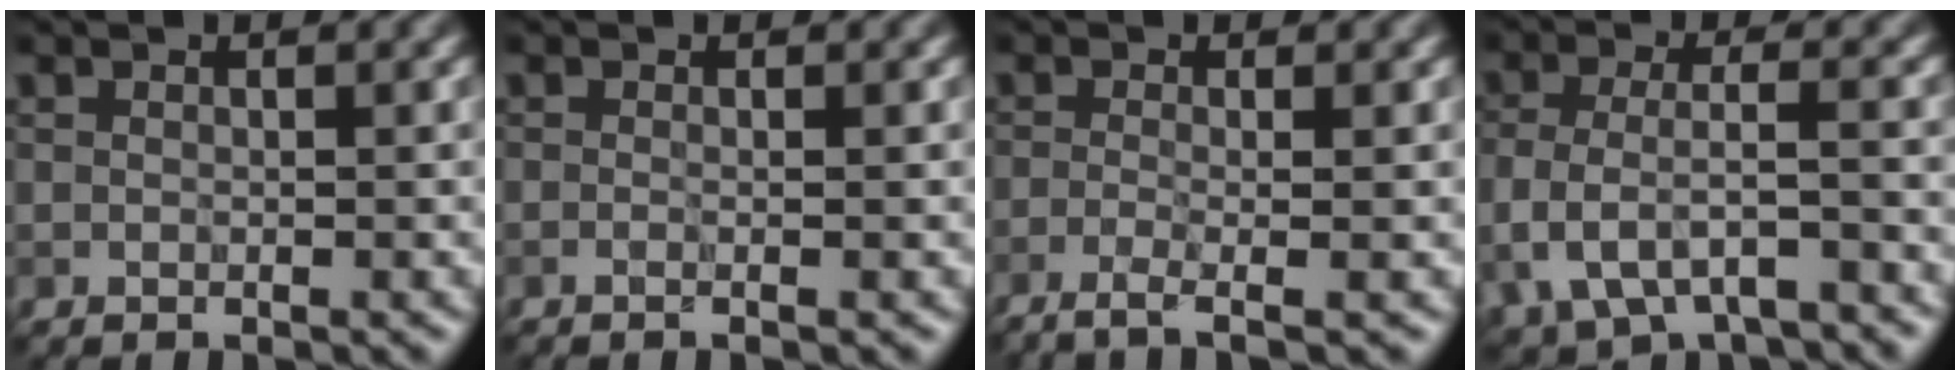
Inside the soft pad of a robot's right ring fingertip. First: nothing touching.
{"total": 2.0, "force": [0.0, 1.1, 1.7], "torque": [-0.007, -0.004, -0.020]}
{"total": 3.5, "force": [-1.4, 1.2, 3.0], "torque": [-0.037, -0.004, -0.039]}
{"total": 5.2, "force": [-2.2, 2.4, 4.0], "torque": [-0.085, -0.007, -0.041]}